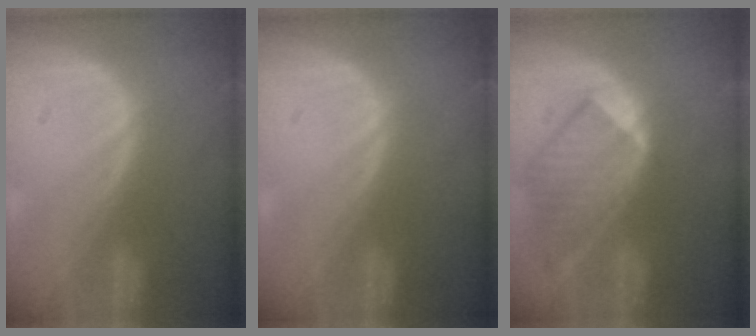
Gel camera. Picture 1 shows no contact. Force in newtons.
{"total": 0.0}
{"total": 7.8, "press": 7.6, "slide": 1.8}